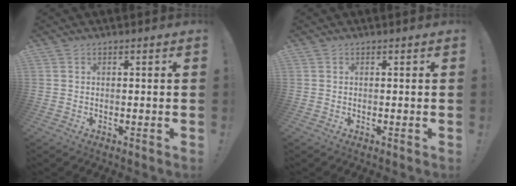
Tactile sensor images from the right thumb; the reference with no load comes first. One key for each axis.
{"total": 0.0}